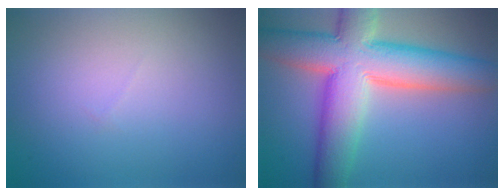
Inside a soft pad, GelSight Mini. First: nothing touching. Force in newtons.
{"total": 12.5, "press": 12.5, "slide": 0.8}